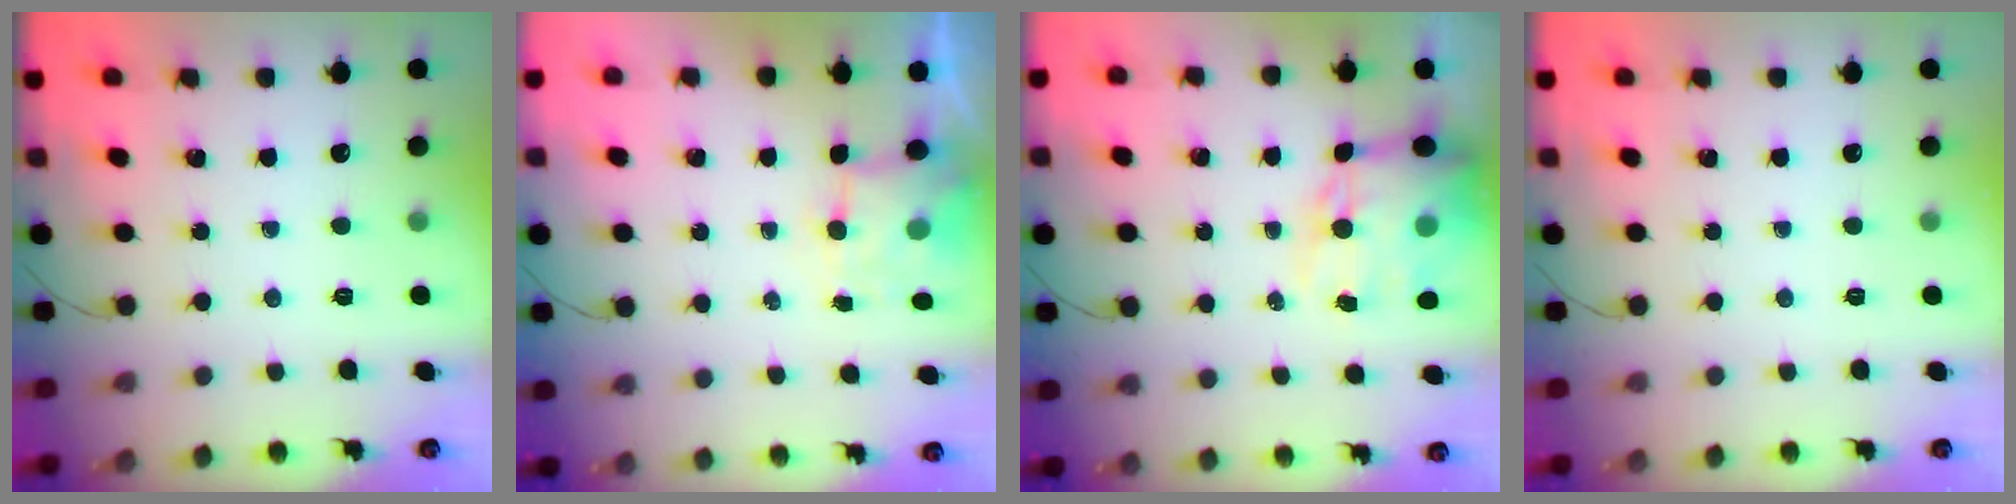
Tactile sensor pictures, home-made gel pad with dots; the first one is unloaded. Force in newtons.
{"total": 5.0, "press": 5.0, "slide": 0.5}
{"total": 16.1, "press": 15.7, "slide": 3.8}
{"total": 0.0}